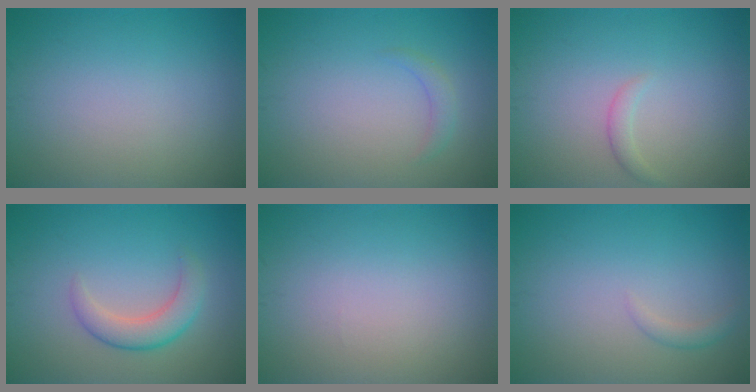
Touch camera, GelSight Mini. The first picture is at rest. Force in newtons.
{"total": 1.1, "press": 1.1, "slide": 0.1}
{"total": 1.0, "press": 1.0, "slide": 0.1}
{"total": 3.1, "press": 3.1, "slide": 0.3}
{"total": 0.0}
{"total": 1.0, "press": 1.0, "slide": 0.0}